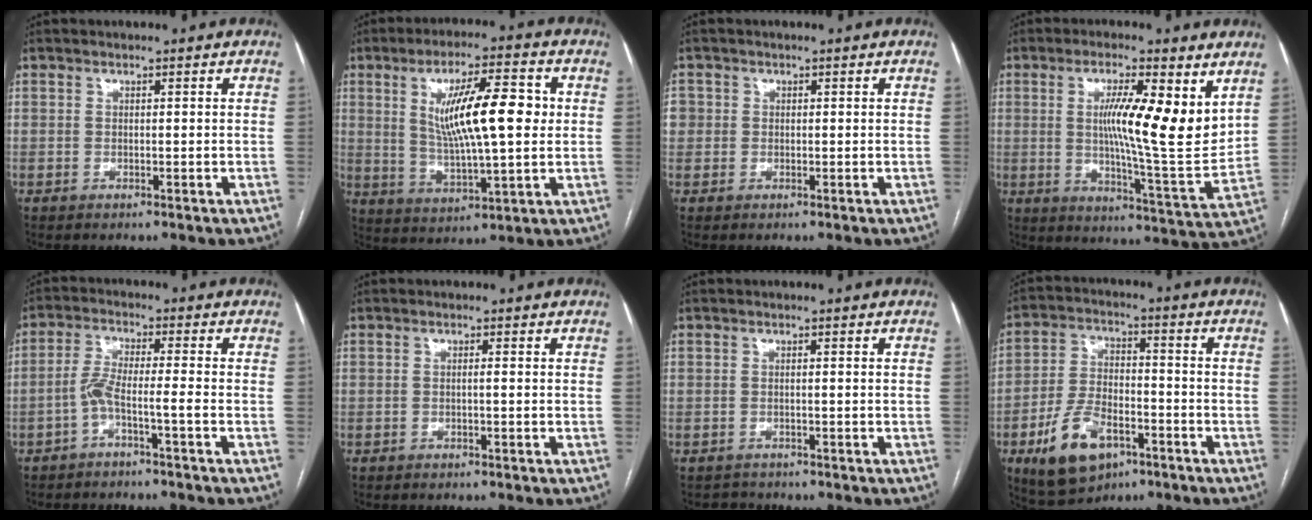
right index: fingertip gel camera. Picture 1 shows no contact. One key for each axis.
{"total": 13.6, "fx": 2.5, "fy": 2.6, "fz": 13.1, "tx": -0.230, "ty": 0.011, "tz": 0.043}
{"total": 3.6, "fx": 0.3, "fy": 3.4, "fz": 1.0, "tx": -0.031, "ty": 0.014, "tz": 0.010}
{"total": 13.5, "fx": 4.5, "fy": 1.6, "fz": 12.6, "tx": -0.201, "ty": -0.011, "tz": 0.069}
{"total": 4.1, "fx": -2.1, "fy": -0.4, "fz": 3.5, "tx": -0.072, "ty": 0.017, "tz": -0.042}
{"total": 0.5, "fx": -0.1, "fy": -0.1, "fz": 0.5, "tx": -0.007, "ty": 0.001, "tz": -0.003}
{"total": 1.5, "fx": -1.2, "fy": 0.7, "fz": -0.5, "tx": 0.003, "ty": -0.002, "tz": -0.018}
{"total": 11.8, "fx": -5.9, "fy": 6.2, "fz": 8.1, "tx": -0.169, "ty": 0.001, "tz": -0.096}